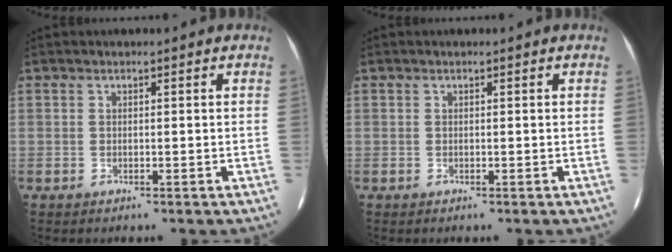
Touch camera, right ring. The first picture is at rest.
{"total": 0.0}